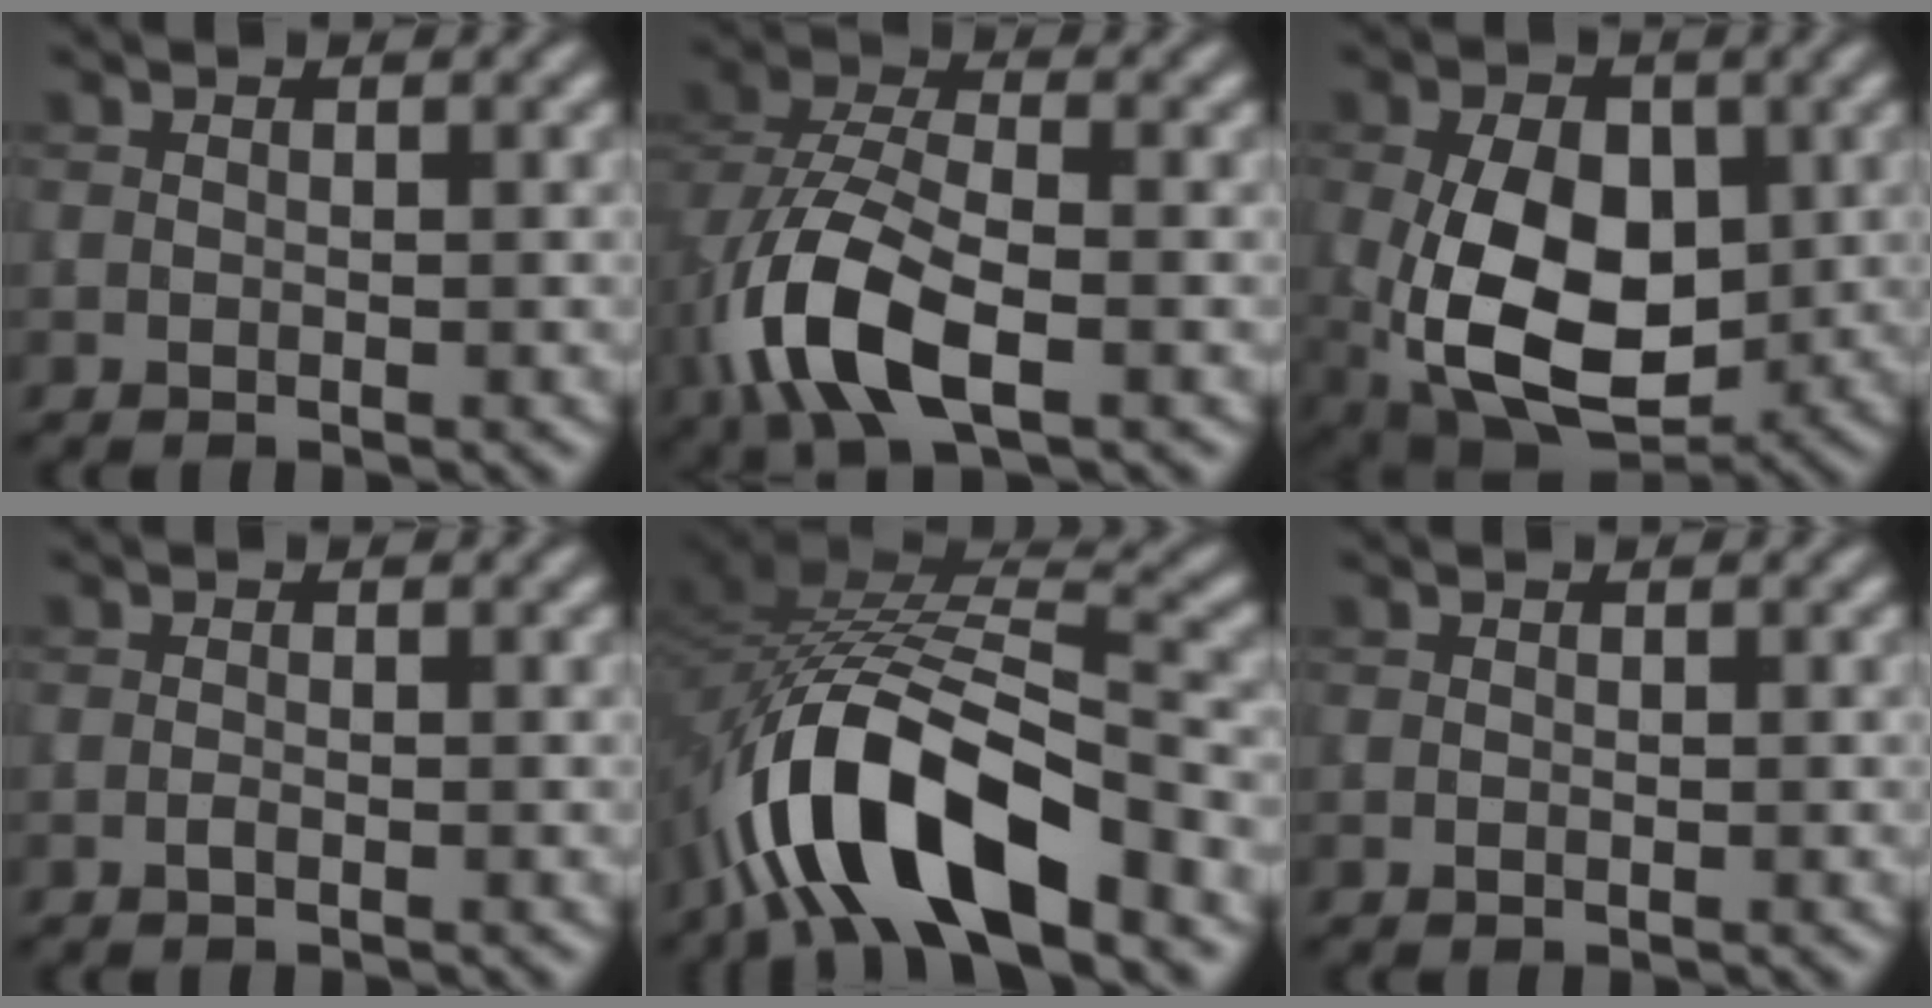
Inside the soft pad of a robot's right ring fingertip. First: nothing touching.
{"total": 9.0, "force": [-3.1, 4.5, 7.1], "torque": [-0.162, -0.002, -0.071]}
{"total": 11.7, "force": [-1.1, 7.6, 8.9], "torque": [-0.171, -0.020, -0.011]}
{"total": 0.5, "force": [-0.3, 0.1, 0.4], "torque": [-0.009, 0.000, -0.006]}
{"total": 12.7, "force": [-6.8, 5.1, 9.5], "torque": [-0.174, 0.006, -0.133]}
{"total": 0.0}